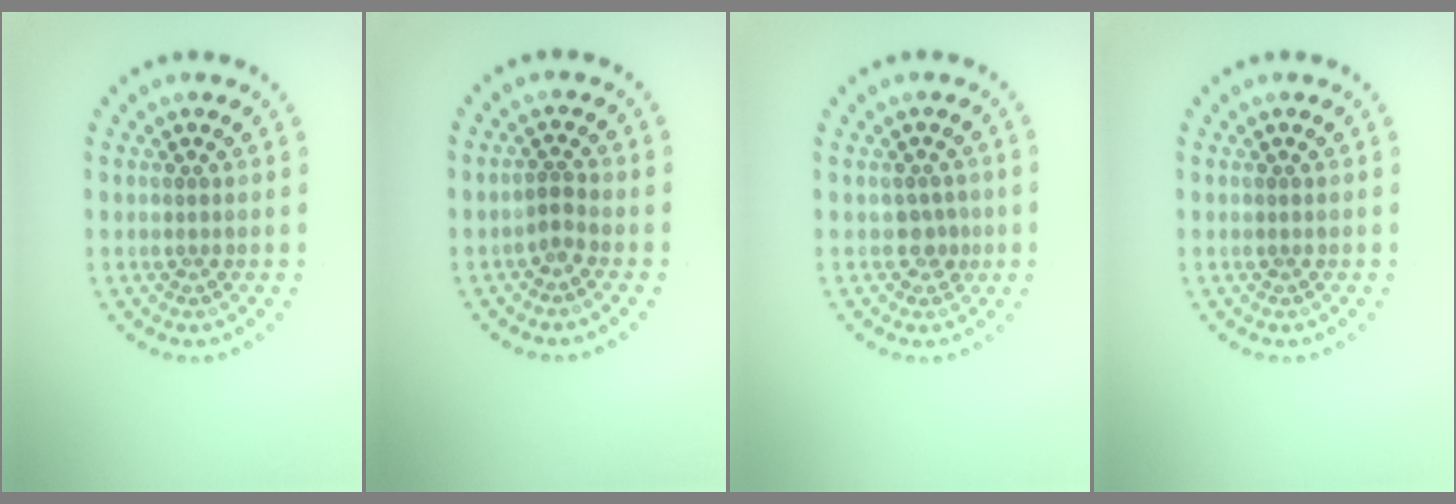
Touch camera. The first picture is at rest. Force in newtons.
{"total": 1.1, "press": 0.8, "slide": 0.8}
{"total": 1.3, "press": 1.3, "slide": 0.5}
{"total": 0.0}